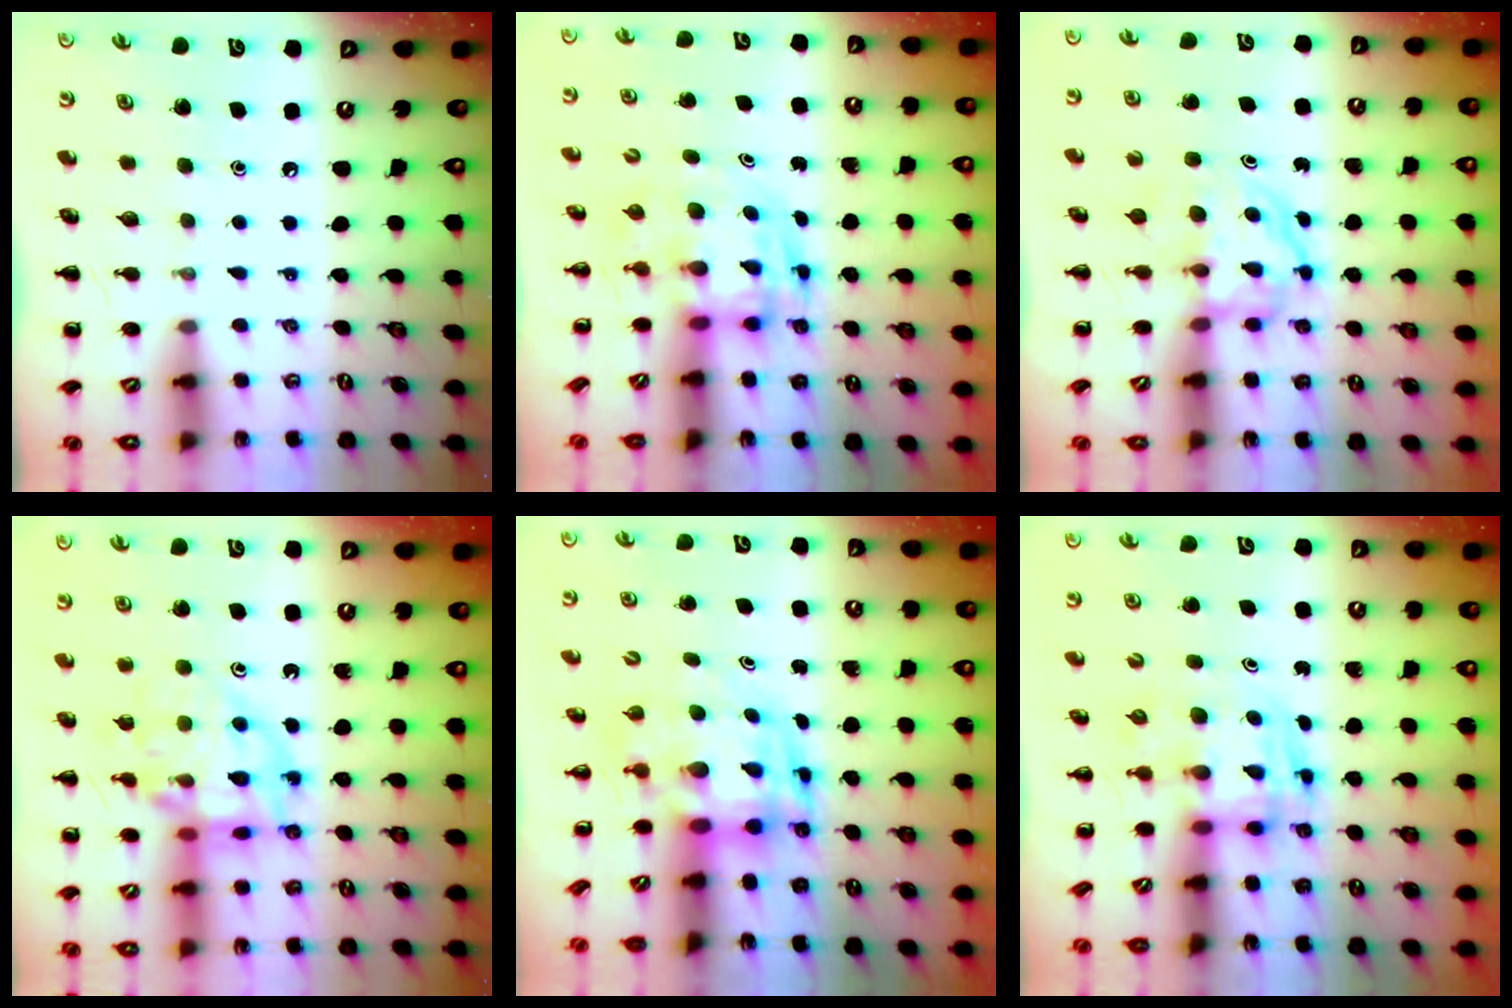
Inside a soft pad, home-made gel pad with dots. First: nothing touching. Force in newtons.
{"total": 3.4, "press": 3.4, "slide": 0.6}
{"total": 3.9, "press": 3.9, "slide": 0.4}
{"total": 14.8, "press": 14.6, "slide": 2.0}
{"total": 3.9, "press": 3.8, "slide": 0.9}
{"total": 3.6, "press": 3.5, "slide": 0.6}